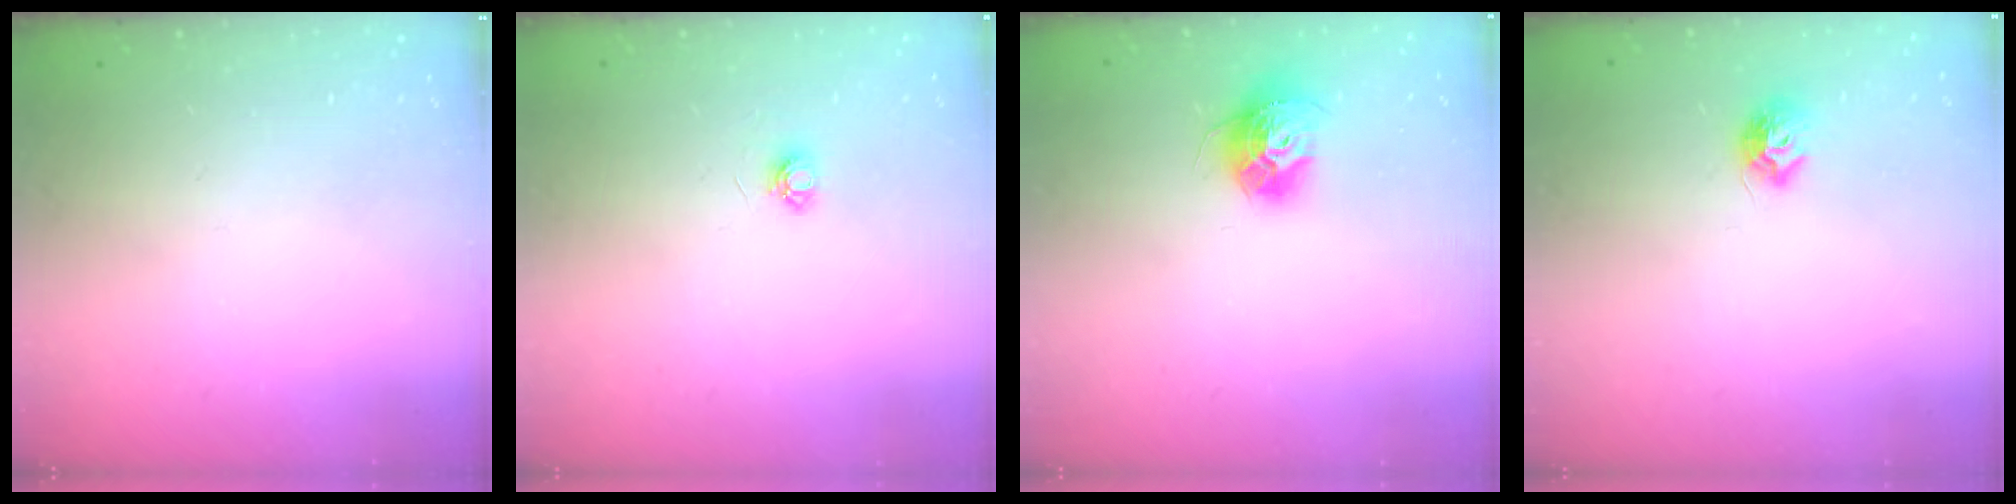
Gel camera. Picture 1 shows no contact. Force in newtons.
{"total": 4.7, "press": 4.6, "slide": 0.6}
{"total": 12.0, "press": 11.9, "slide": 1.1}
{"total": 7.5, "press": 7.5, "slide": 0.7}